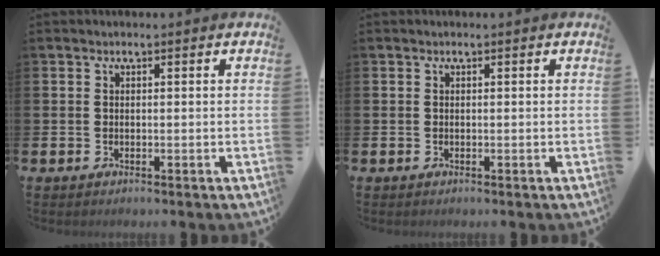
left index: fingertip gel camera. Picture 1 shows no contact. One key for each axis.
{"total": 0.0}